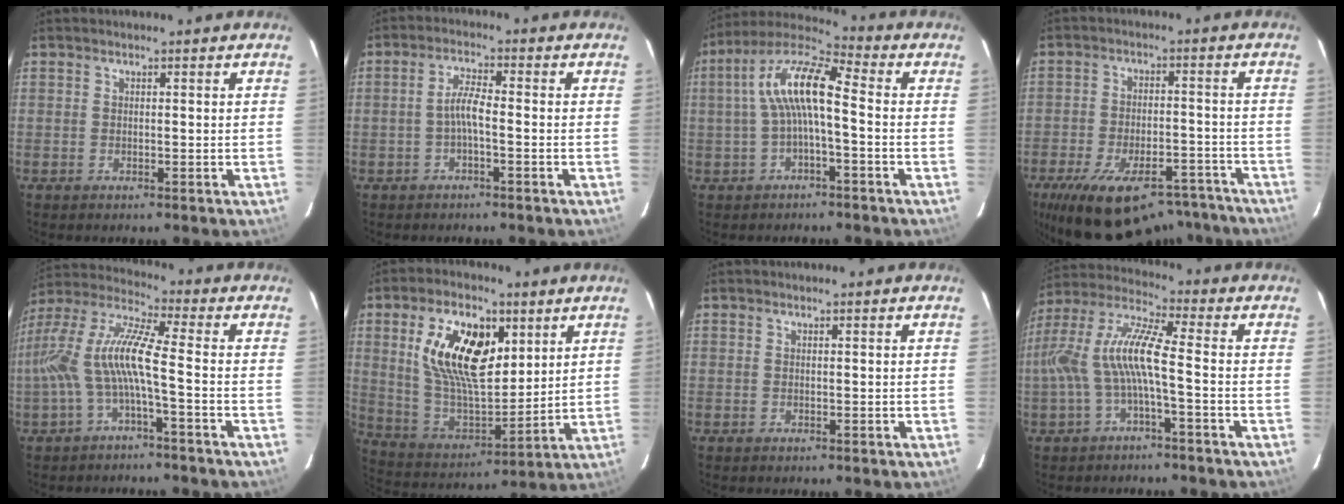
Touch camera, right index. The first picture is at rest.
{"total": 3.3, "force": [-1.2, 0.5, 3.0], "torque": [-0.065, 0.009, -0.026]}
{"total": 10.5, "force": [-0.6, 2.8, 10.1], "torque": [-0.205, 0.026, -0.016]}
{"total": 22.4, "force": [-17.4, 8.9, 10.9], "torque": [-0.211, -0.005, -0.236]}
{"total": 12.2, "force": [-3.2, 1.5, 11.7], "torque": [-0.242, 0.010, -0.066]}
{"total": 18.4, "force": [6.6, 9.7, 14.2], "torque": [-0.270, 0.011, 0.132]}
{"total": 0.0}
{"total": 10.7, "force": [-2.5, 1.6, 10.3], "torque": [-0.217, 0.011, -0.047]}